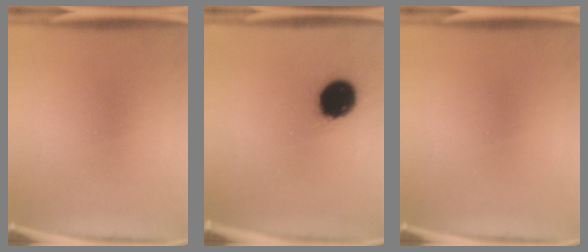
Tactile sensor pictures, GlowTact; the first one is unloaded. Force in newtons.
{"total": 14.4}
{"total": 0.0}